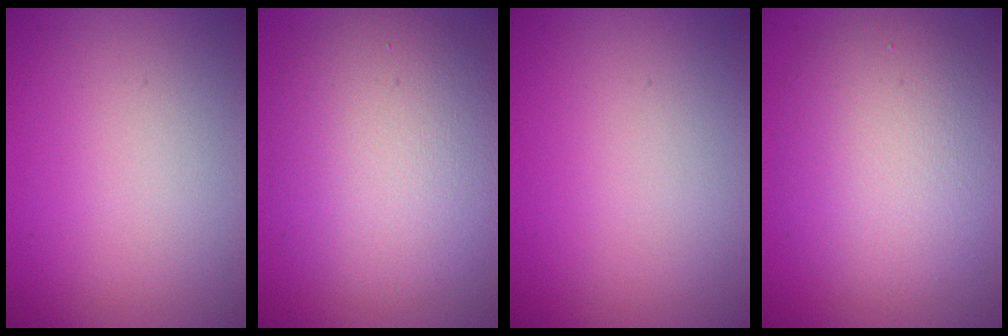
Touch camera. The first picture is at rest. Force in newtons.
{"total": 7.5, "press": 7.4, "slide": 0.5}
{"total": 0.0}
{"total": 6.5, "press": 6.5, "slide": 0.6}